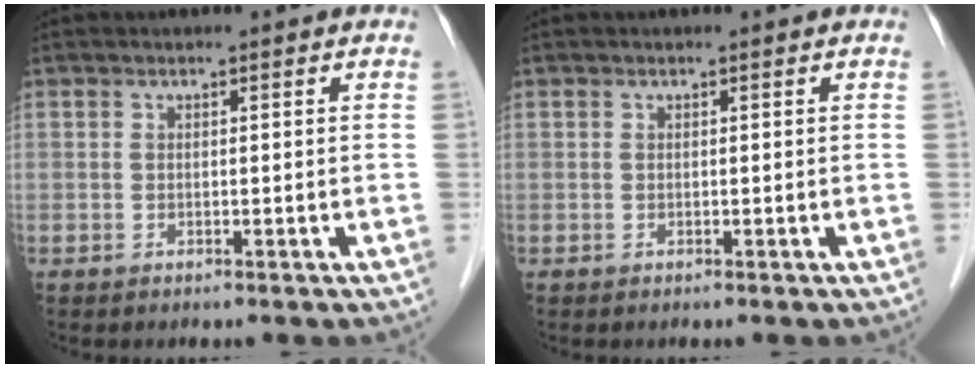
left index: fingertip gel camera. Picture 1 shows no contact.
{"total": 0.0}